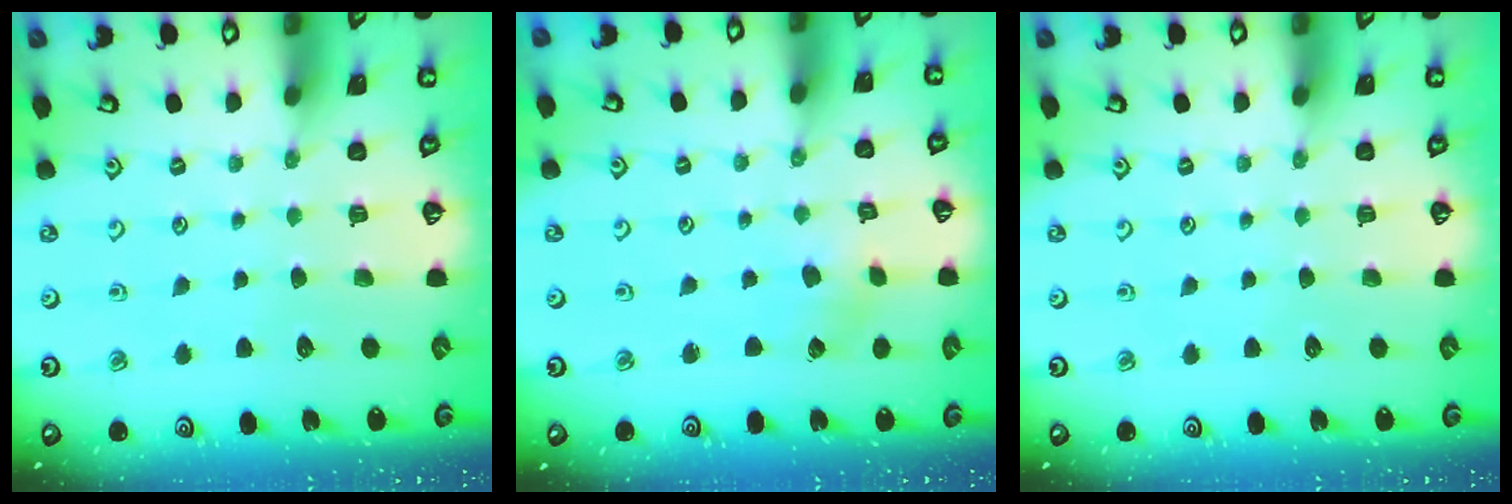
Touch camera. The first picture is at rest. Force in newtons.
{"total": 1.7, "press": 1.7, "slide": 0.2}
{"total": 0.0}